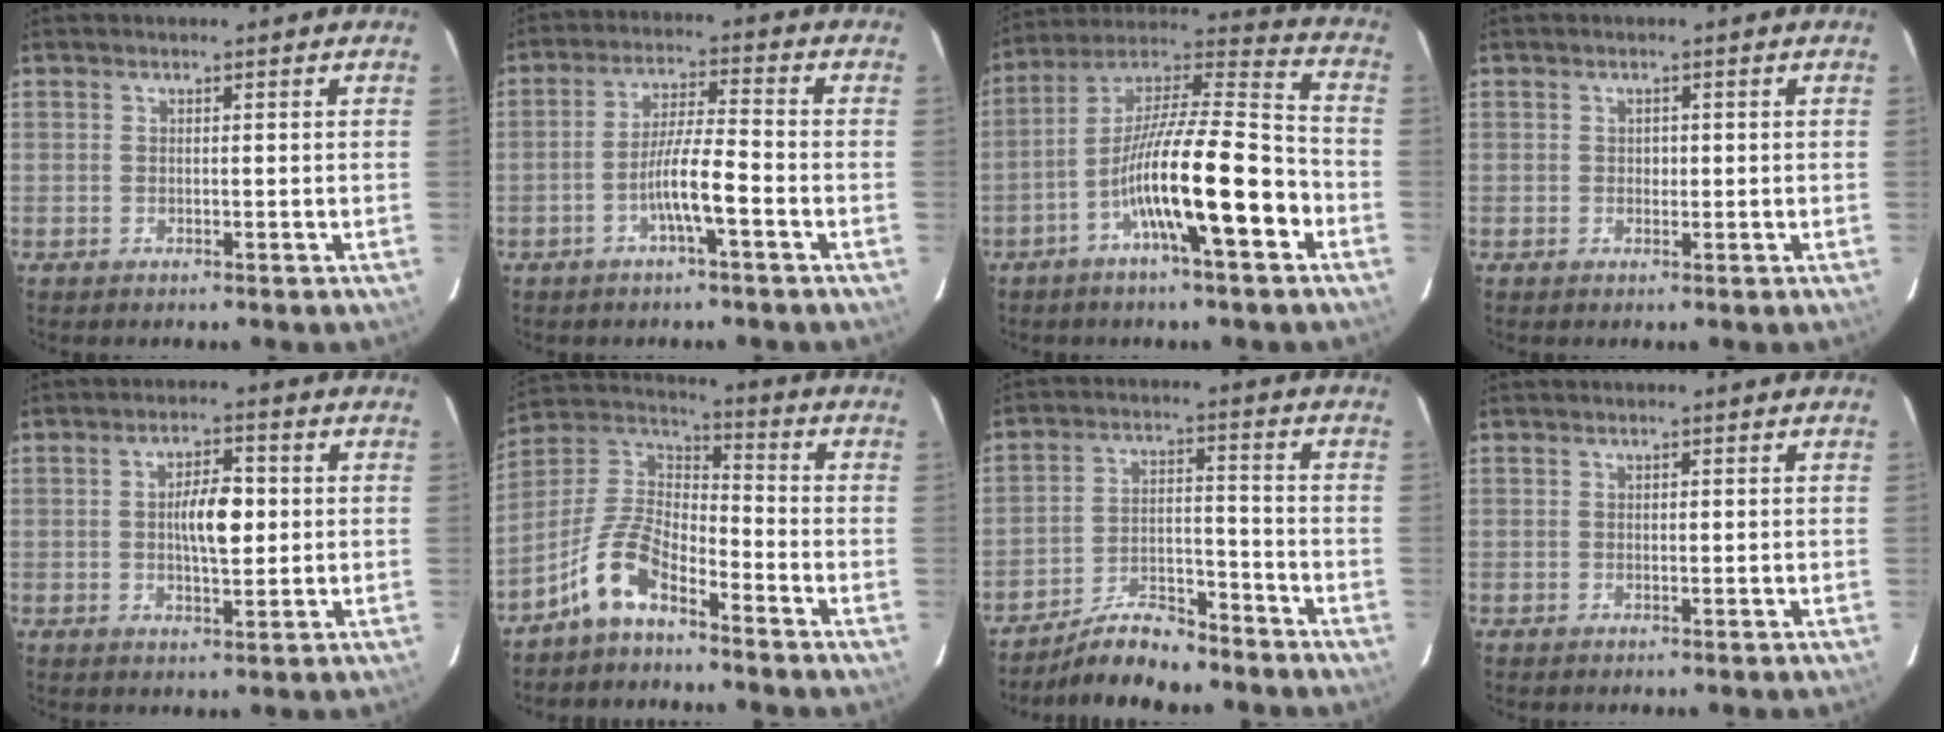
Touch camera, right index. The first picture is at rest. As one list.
[{"total": 6.7, "force": [-2.8, 0.3, 6.1], "torque": [-0.118, 0.008, -0.050]}, {"total": 17.0, "force": [-6.6, 1.6, 15.6], "torque": [-0.278, 0.007, -0.117]}, {"total": 0.9, "force": [0.0, 0.8, 0.6], "torque": [-0.009, 0.002, 0.001]}, {"total": 6.3, "force": [0.4, 2.1, 5.9], "torque": [-0.104, 0.009, 0.008]}, {"total": 9.1, "force": [-6.4, 3.3, 5.6], "torque": [-0.132, 0.025, -0.130]}, {"total": 8.4, "force": [-7.7, 1.8, 2.9], "torque": [-0.051, 0.006, -0.134]}, {"total": 0.0}]